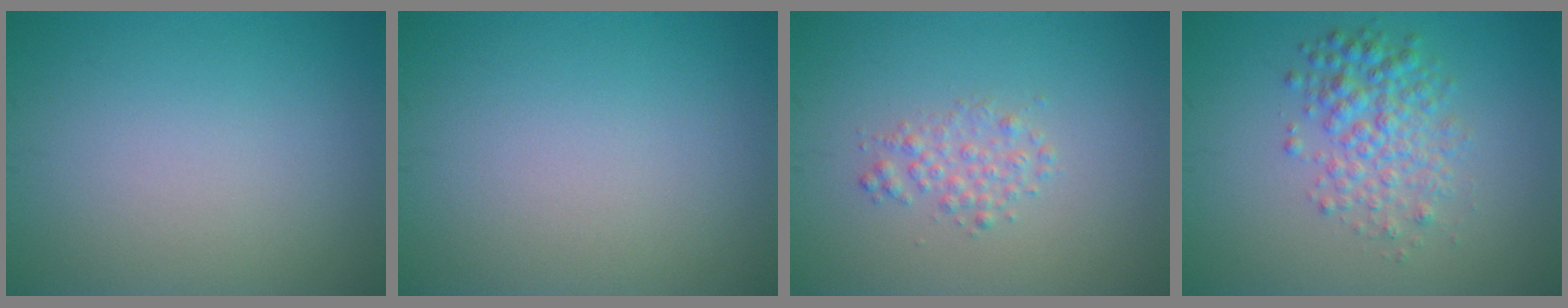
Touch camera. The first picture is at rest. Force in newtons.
{"total": 0.0}
{"total": 1.7, "press": 1.7, "slide": 0.0}
{"total": 3.7, "press": 3.7, "slide": 0.1}